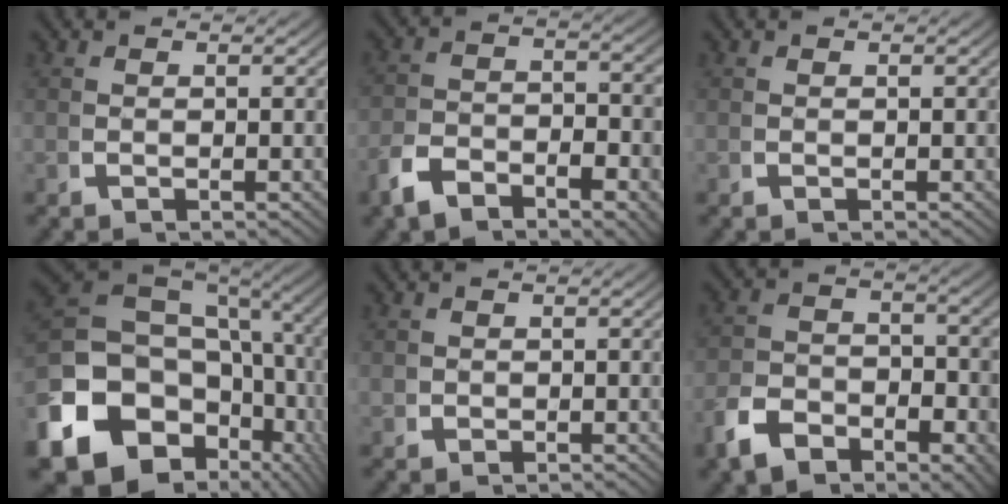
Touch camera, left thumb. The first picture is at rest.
{"total": 4.2, "force": [-2.7, 2.3, 2.3], "torque": [-0.033, -0.015, -0.048]}
{"total": 0.0}
{"total": 20.5, "force": [-3.5, 14.9, 13.7], "torque": [-0.269, -0.050, -0.044]}
{"total": 0.9, "force": [0.3, 0.9, 0.1], "torque": [-0.005, -0.010, 0.009]}
{"total": 5.0, "force": [-2.8, 3.4, 2.4], "torque": [-0.032, -0.020, -0.044]}